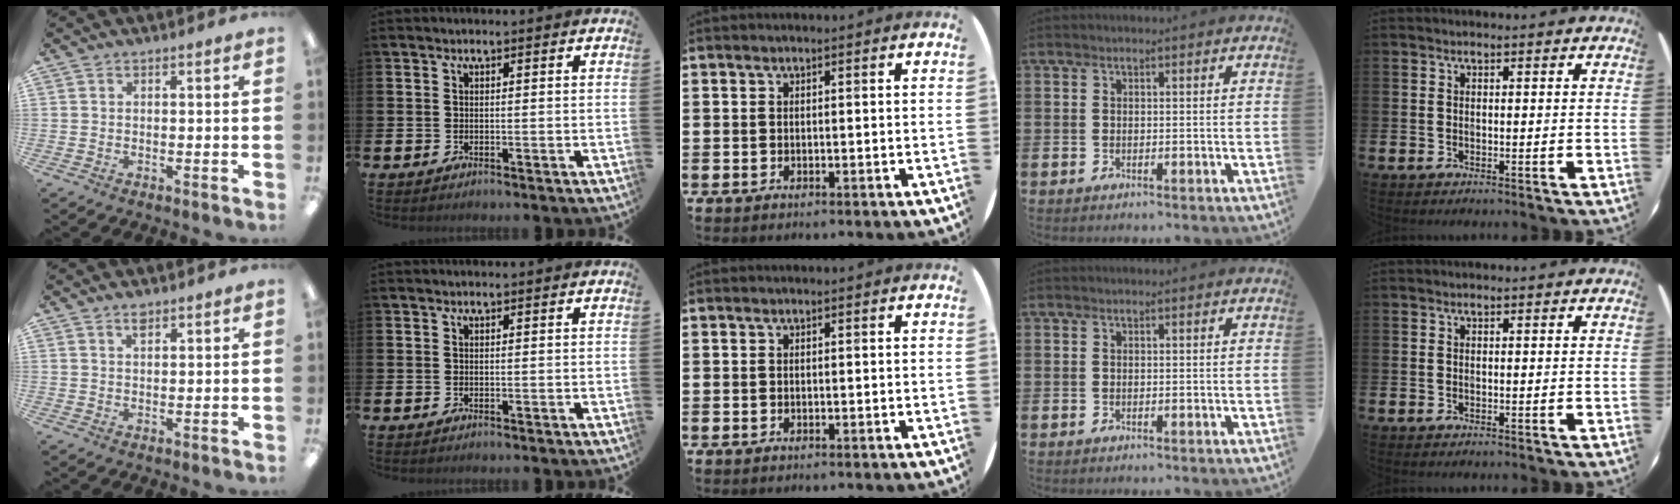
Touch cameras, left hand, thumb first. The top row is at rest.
{"thumb": {"total": 2.2, "force": [1.7, 0.7, 1.2], "torque": [-0.020, -0.002, 0.029]}}